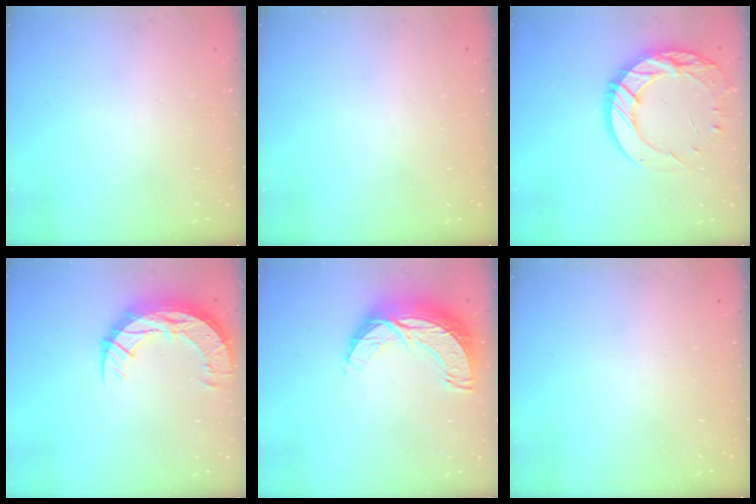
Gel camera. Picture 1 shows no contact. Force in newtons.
{"total": 0.0}
{"total": 16.6, "press": 16.5, "slide": 1.2}
{"total": 13.2, "press": 13.2, "slide": 0.9}
{"total": 12.4, "press": 12.4, "slide": 0.9}
{"total": 0.0}